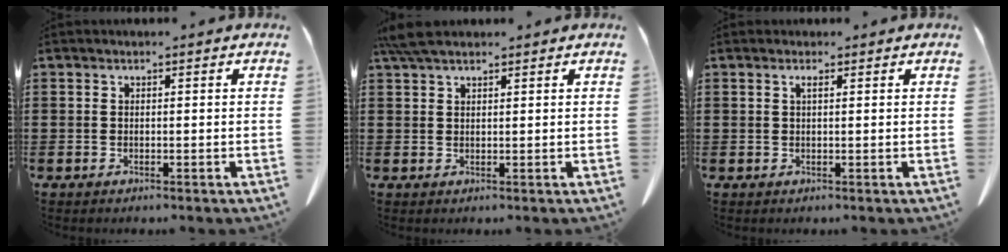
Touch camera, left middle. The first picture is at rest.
{"total": 4.0, "force": [3.1, 1.0, 2.3], "torque": [-0.055, 0.000, 0.060]}
{"total": 0.9, "force": [0.5, 0.1, 0.8], "torque": [-0.017, 0.000, 0.010]}